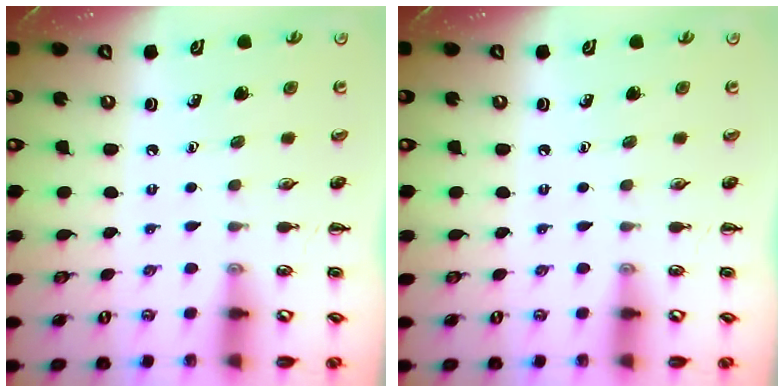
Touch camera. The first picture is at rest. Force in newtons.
{"total": 0.0}